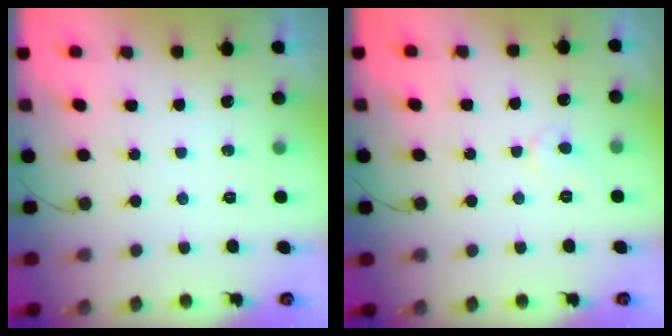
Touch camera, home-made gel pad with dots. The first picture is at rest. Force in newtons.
{"total": 4.3, "press": 4.3, "slide": 0.4}